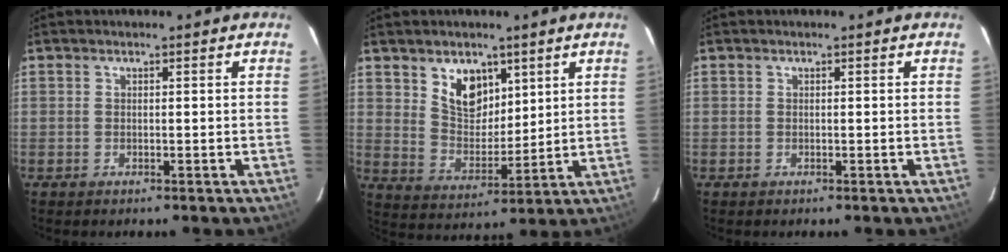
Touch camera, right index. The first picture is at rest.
{"total": 9.0, "force": [5.0, 5.8, 4.7], "torque": [-0.076, 0.001, 0.102]}
{"total": 0.0}